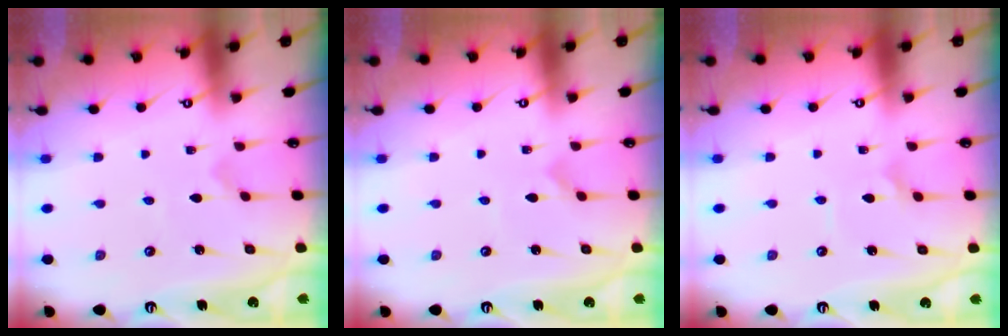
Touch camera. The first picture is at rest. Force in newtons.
{"total": 0.0}
{"total": 2.7, "press": 2.7, "slide": 0.2}